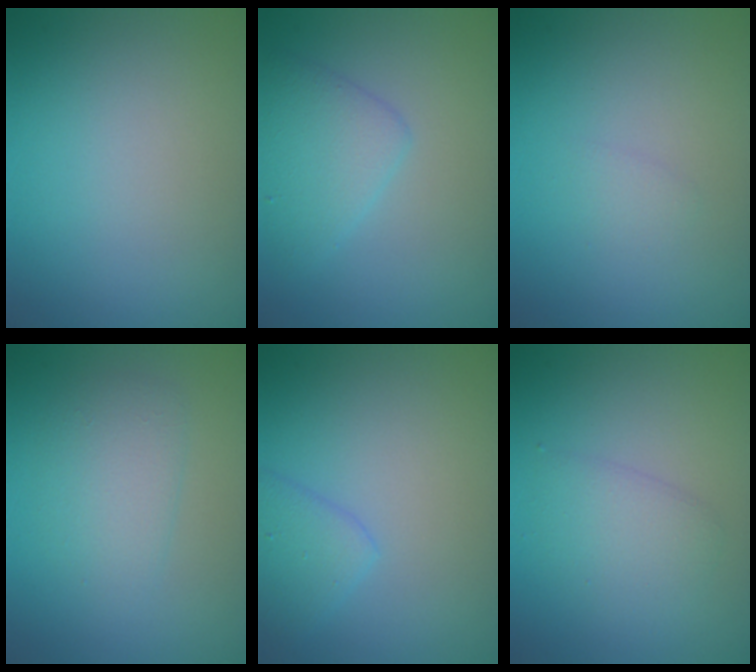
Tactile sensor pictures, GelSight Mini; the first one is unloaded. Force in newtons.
{"total": 3.1, "press": 3.1, "slide": 0.3}
{"total": 0.8, "press": 0.8, "slide": 0.1}
{"total": 2.5, "press": 2.5, "slide": 0.1}
{"total": 2.3, "press": 2.3, "slide": 0.1}
{"total": 2.5, "press": 2.5, "slide": 0.0}